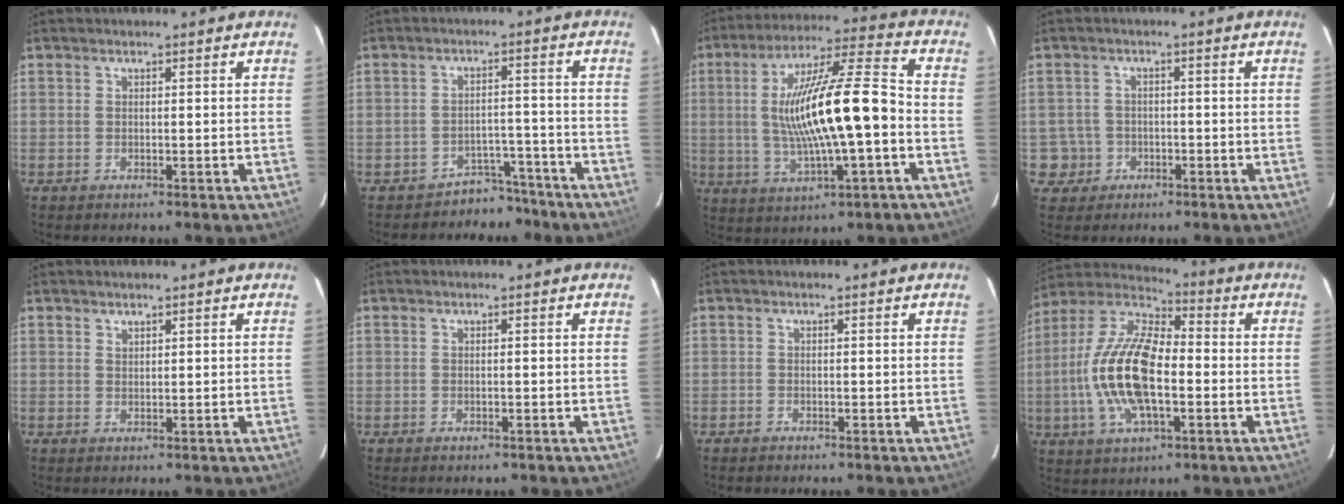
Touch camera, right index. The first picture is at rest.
{"total": 5.9, "force": [-5.0, 3.2, -0.4], "torque": [0.011, 0.030, -0.066]}
{"total": 17.9, "force": [-1.7, 2.8, 17.6], "torque": [-0.319, 0.007, -0.022]}
{"total": 4.5, "force": [-1.4, 4.3, 0.0], "torque": [-0.006, 0.023, -0.021]}
{"total": 0.8, "force": [0.7, 0.3, 0.1], "torque": [-0.001, 0.002, 0.015]}
{"total": 0.7, "force": [-0.5, 0.3, 0.3], "torque": [-0.006, 0.000, -0.009]}
{"total": 0.9, "force": [-0.7, 0.5, 0.0], "torque": [-0.004, 0.003, -0.013]}
{"total": 18.3, "force": [-2.7, 8.0, 16.2], "torque": [-0.333, 0.005, -0.059]}